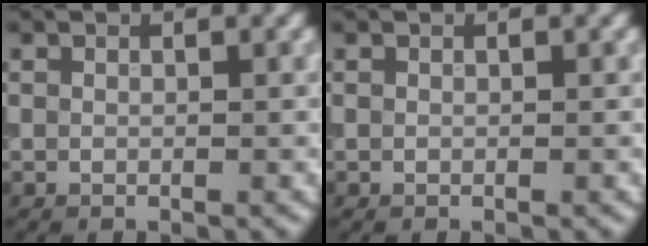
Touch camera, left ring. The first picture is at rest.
{"total": 0.0}